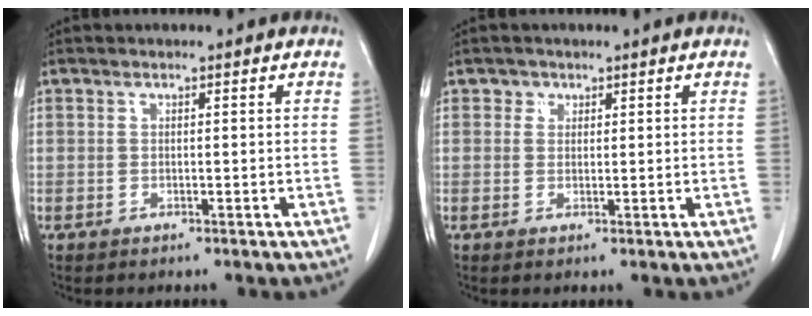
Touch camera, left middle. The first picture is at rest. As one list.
[{"total": 1.2, "force": [0.6, 1.0, 0.1], "torque": [0.010, -0.002, 0.005]}]